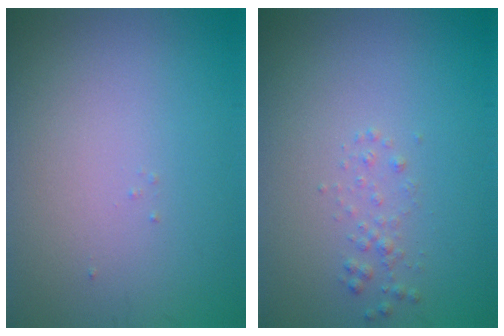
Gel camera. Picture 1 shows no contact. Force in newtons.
{"total": 1.0, "press": 1.0, "slide": 0.1}